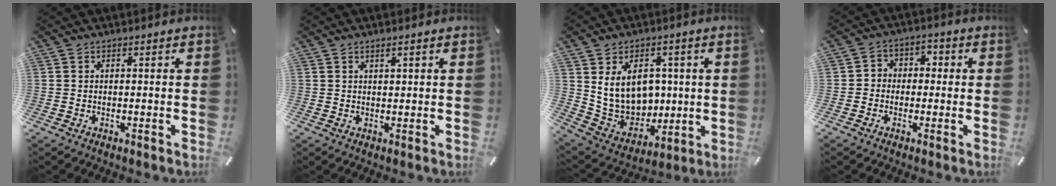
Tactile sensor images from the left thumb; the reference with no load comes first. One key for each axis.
{"total": 1.4, "fx": 0.8, "fy": 0.4, "fz": 1.0, "tx": -0.020, "ty": 0.000, "tz": 0.015}
{"total": 13.6, "fx": 3.6, "fy": 11.1, "fz": 7.1, "tx": -0.137, "ty": -0.020, "tz": 0.078}
{"total": 3.5, "fx": -1.9, "fy": 2.9, "fz": 0.8, "tx": -0.015, "ty": 0.017, "tz": -0.040}